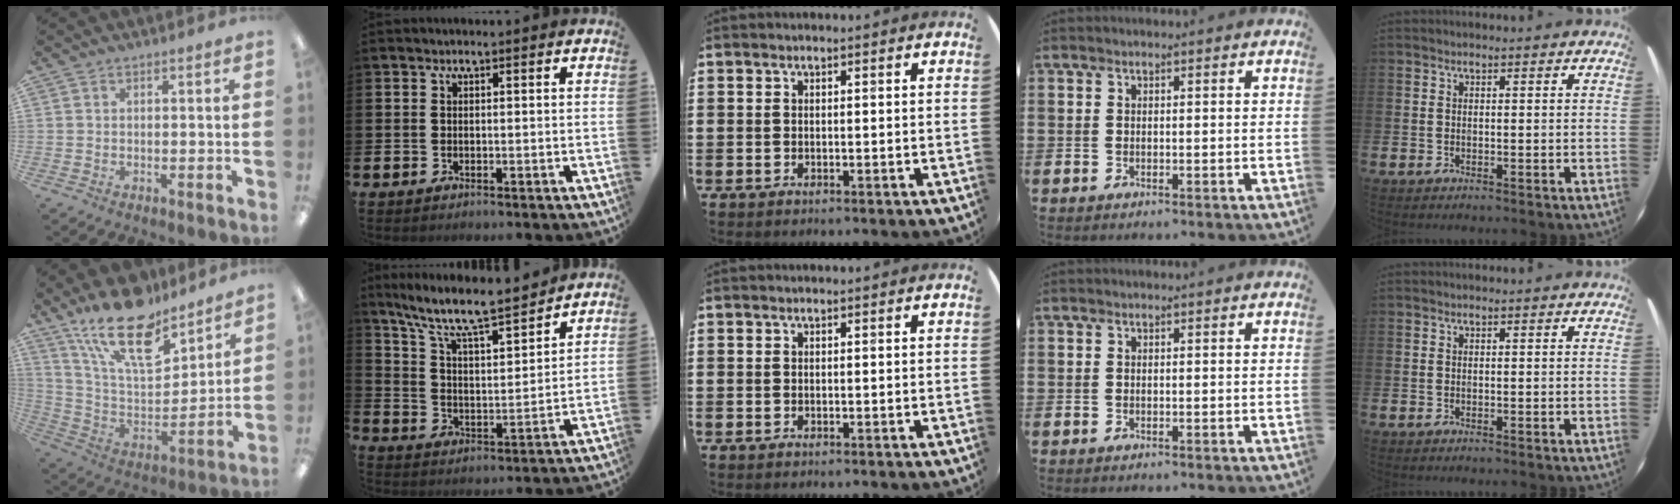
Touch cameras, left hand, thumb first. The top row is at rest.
{"thumb": {"total": 20.3, "force": [14.5, 8.1, 11.6], "torque": [-0.213, -0.083, 0.258]}, "index": {"total": 9.0, "force": [8.0, 1.1, 4.0], "torque": [-0.105, -0.058, 0.134]}}